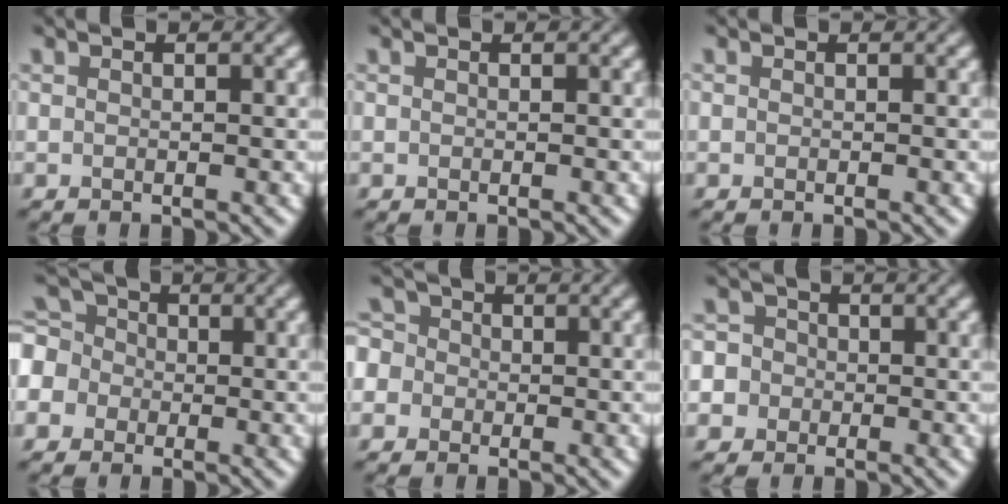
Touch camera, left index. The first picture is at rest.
{"total": 0.0}
{"total": 0.0}
{"total": 6.8, "force": [-0.3, 6.2, 2.7], "torque": [-0.074, 0.035, -0.049]}
{"total": 5.2, "force": [0.4, 4.7, 2.2], "torque": [-0.042, 0.037, -0.037]}
{"total": 6.2, "force": [0.2, 5.9, 1.8], "torque": [-0.033, 0.035, -0.032]}